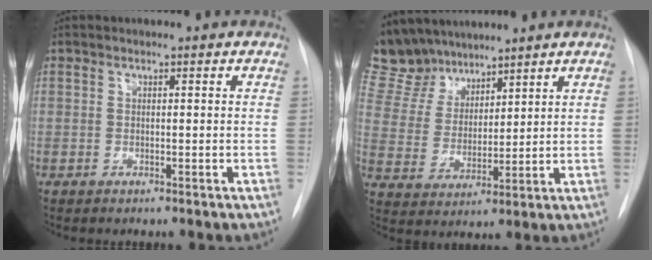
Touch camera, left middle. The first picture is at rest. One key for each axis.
{"total": 11.0, "fx": 9.9, "fy": 4.4, "fz": 1.3, "tx": -0.035, "ty": 0.009, "tz": 0.207}